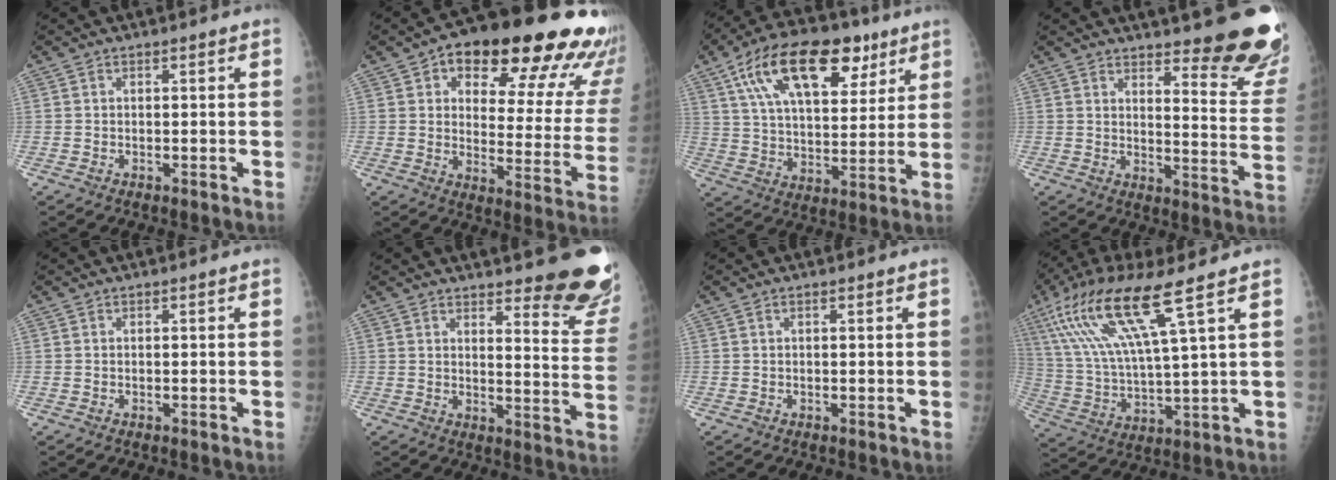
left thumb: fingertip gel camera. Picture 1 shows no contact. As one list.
[{"total": 26.8, "force": [16.6, 9.9, 18.5], "torque": [-0.201, -0.047, 0.213]}, {"total": 22.4, "force": [11.4, 11.4, 15.6], "torque": [-0.241, -0.011, 0.193]}, {"total": 17.7, "force": [13.8, 3.9, 10.3], "torque": [-0.097, -0.121, 0.167]}, {"total": 0.0}, {"total": 15.2, "force": [12.3, 3.5, 8.3], "torque": [-0.065, -0.105, 0.138]}, {"total": 0.0}, {"total": 17.1, "force": [8.8, 1.7, 14.6], "torque": [-0.312, -0.024, 0.173]}]